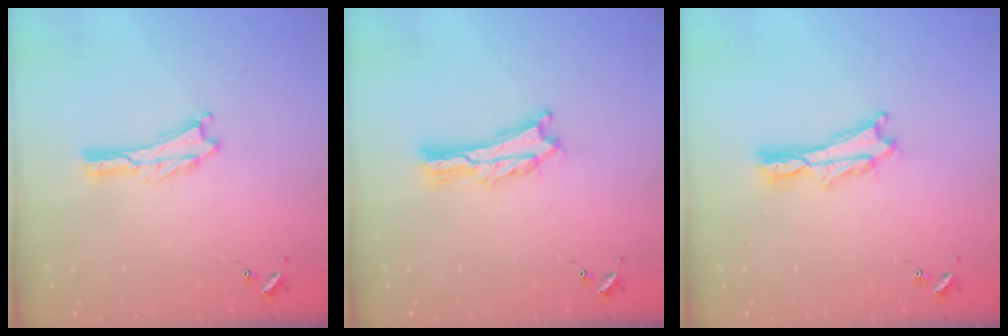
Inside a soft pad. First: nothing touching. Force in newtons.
{"total": 2.7, "press": 2.7, "slide": 0.3}
{"total": 2.0, "press": 2.0, "slide": 0.3}